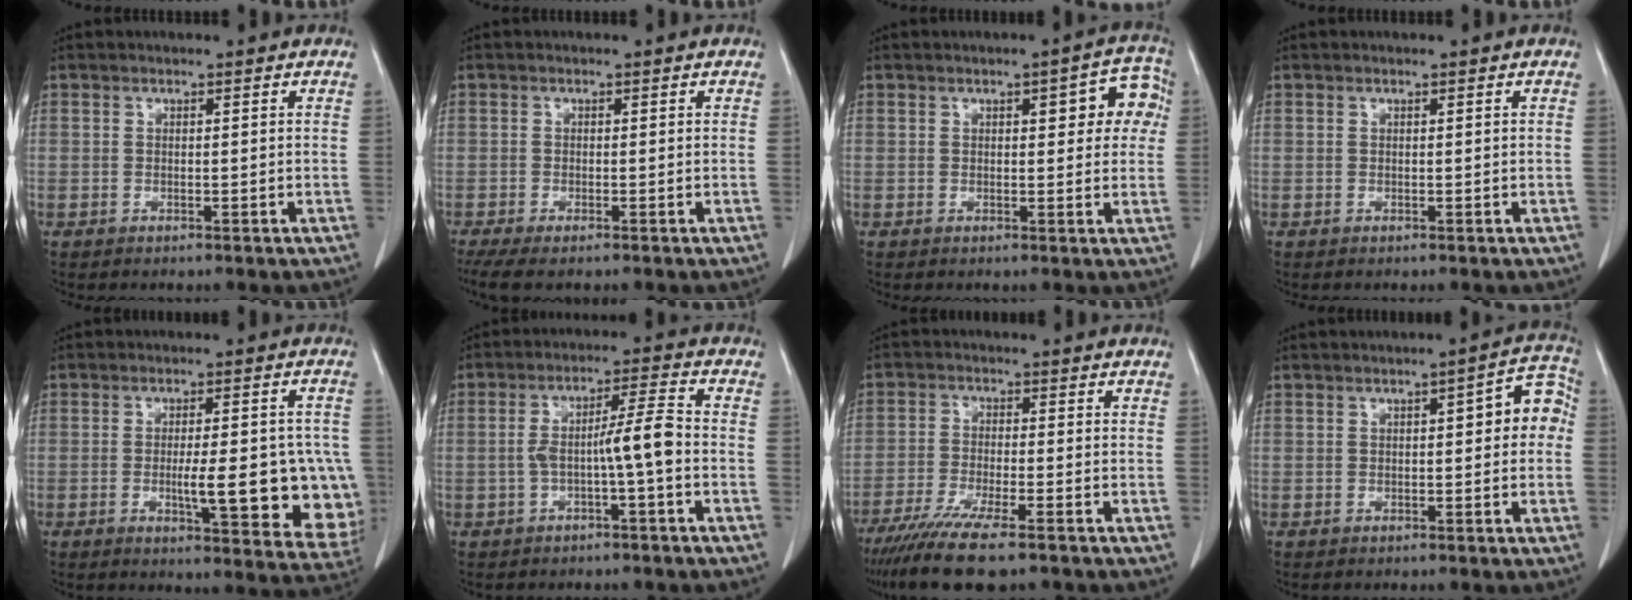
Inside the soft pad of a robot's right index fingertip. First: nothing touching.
{"total": 3.9, "force": [-2.7, 0.9, 2.6], "torque": [-0.051, -0.008, -0.048]}
{"total": 6.8, "force": [1.9, 2.4, 6.0], "torque": [-0.056, 0.021, 0.016]}
{"total": 0.0}
{"total": 14.7, "force": [-2.6, 3.6, 14.0], "torque": [-0.122, 0.008, -0.018]}
{"total": 6.4, "force": [-1.5, 0.1, 6.2], "torque": [-0.113, 0.022, -0.022]}
{"total": 10.9, "force": [-8.2, 1.1, 7.0], "torque": [-0.117, -0.025, -0.135]}
{"total": 6.0, "force": [0.5, 1.9, 5.7], "torque": [-0.059, 0.032, 0.001]}